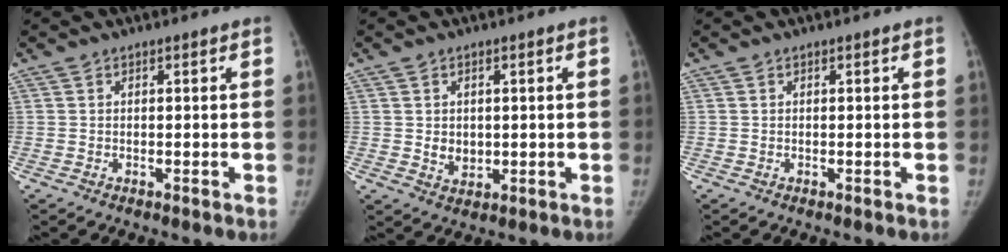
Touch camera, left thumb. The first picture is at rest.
{"total": 3.6, "force": [0.2, 2.9, 2.1], "torque": [-0.021, -0.006, 0.013]}
{"total": 0.0}